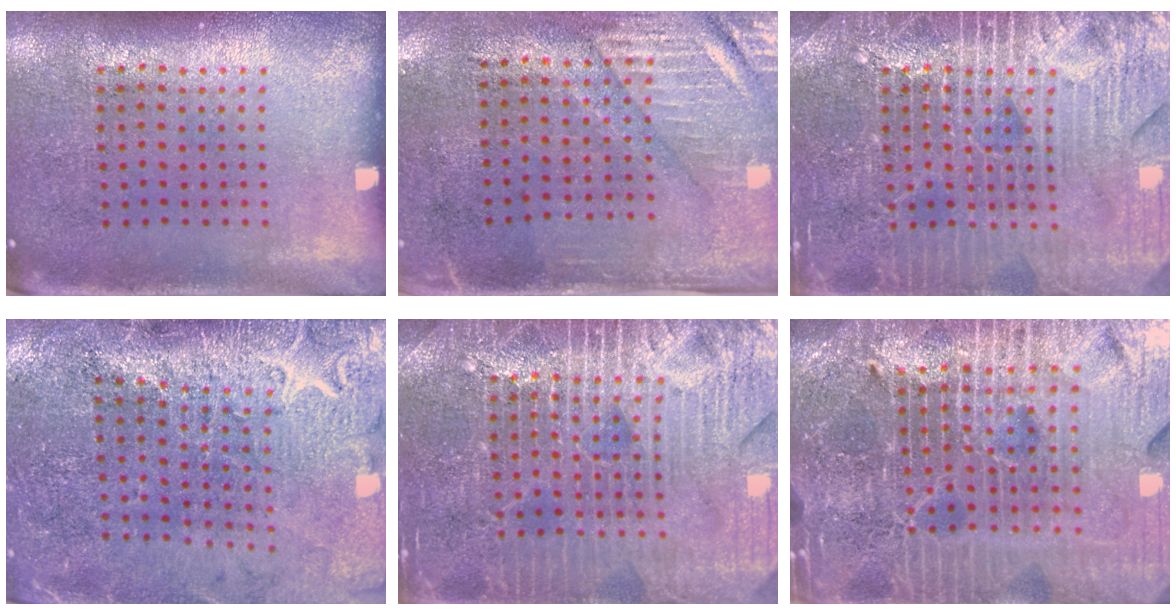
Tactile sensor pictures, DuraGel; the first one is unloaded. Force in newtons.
{"total": 3.0, "press": 2.6, "slide": 1.6}
{"total": 7.1, "press": 7.1, "slide": 0.9}
{"total": 3.1, "press": 3.1, "slide": 0.5}
{"total": 7.1, "press": 7.1, "slide": 0.9}
{"total": 7.2, "press": 6.2, "slide": 3.7}